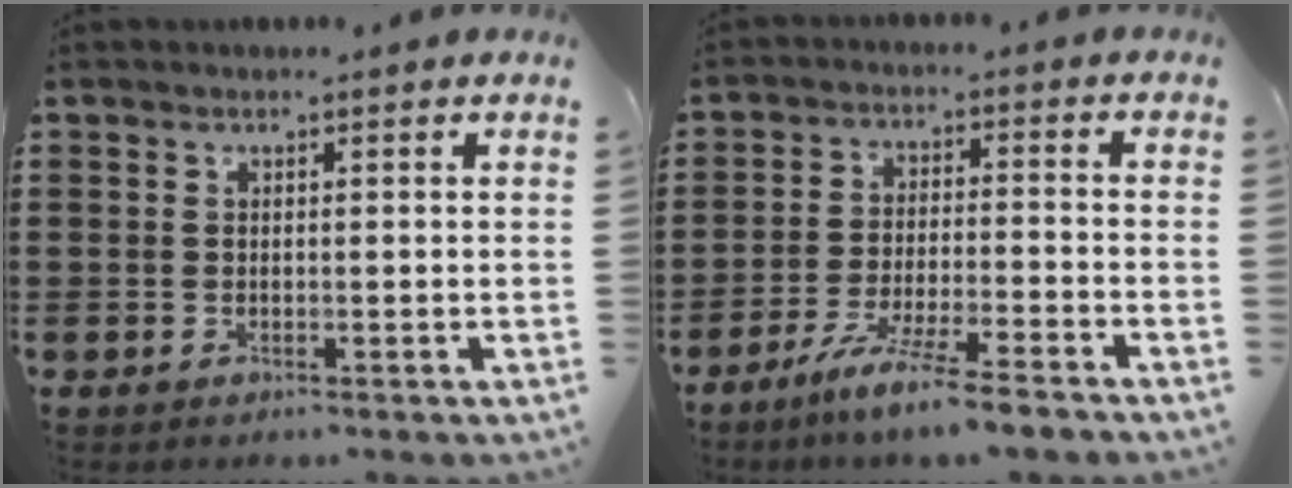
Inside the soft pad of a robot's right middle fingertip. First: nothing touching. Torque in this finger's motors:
{"motor_torque": [2.14, 0.00, 0.38, 0.14]}